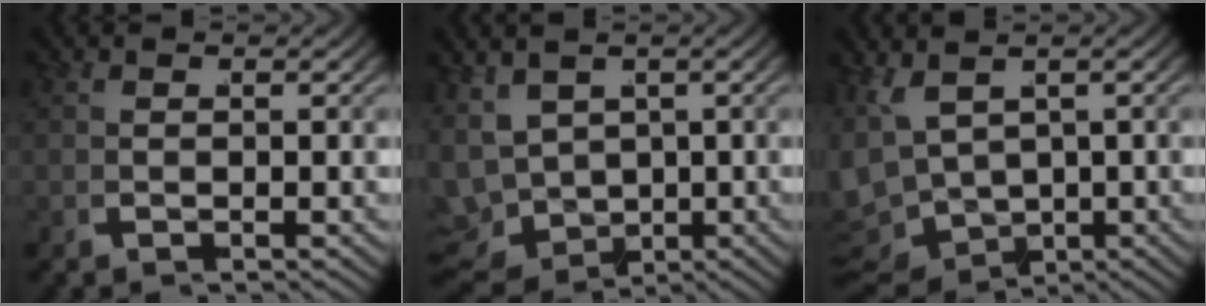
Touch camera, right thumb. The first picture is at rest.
{"total": 8.6, "force": [-1.8, 7.2, 4.4], "torque": [-0.114, -0.046, -0.017]}
{"total": 7.6, "force": [-1.2, 6.2, 4.2], "torque": [-0.111, -0.035, -0.006]}